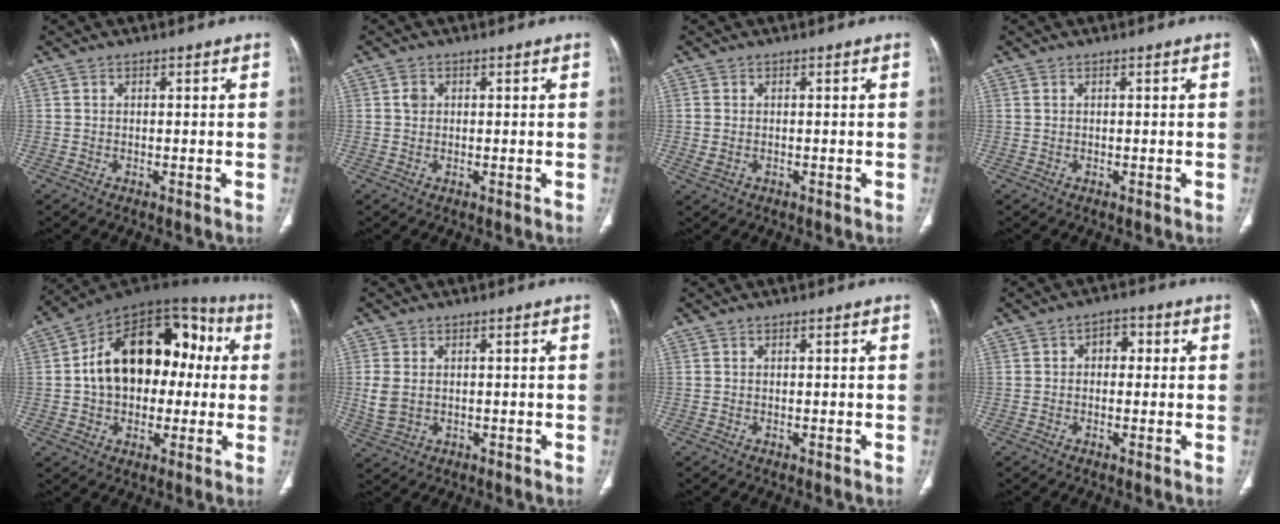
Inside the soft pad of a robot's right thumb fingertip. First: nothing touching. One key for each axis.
{"total": 1.5, "fx": 0.4, "fy": 1.2, "fz": 0.8, "tx": -0.012, "ty": 0.001, "tz": 0.008}
{"total": 1.7, "fx": -0.2, "fy": 1.2, "fz": 1.1, "tx": -0.034, "ty": 0.000, "tz": 0.000}
{"total": 0.0}
{"total": 22.2, "fx": 1.8, "fy": 14.6, "fz": 16.6, "tx": -0.230, "ty": 0.045, "tz": 0.023}
{"total": 4.7, "fx": 0.1, "fy": 3.4, "fz": 3.2, "tx": -0.078, "ty": -0.004, "tz": 0.009}
{"total": 0.0}
{"total": 3.8, "fx": 0.5, "fy": 2.7, "fz": 2.6, "tx": -0.019, "ty": 0.014, "tz": 0.000}